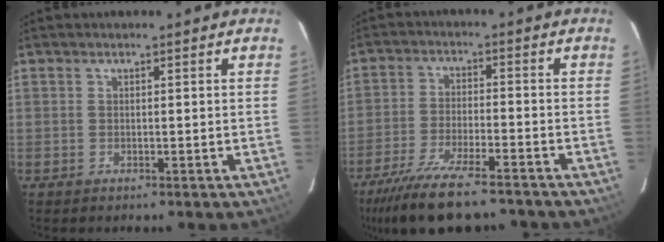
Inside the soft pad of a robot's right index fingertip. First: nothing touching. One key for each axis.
{"total": 16.0, "fx": -13.2, "fy": 3.5, "fz": 8.4, "tx": -0.180, "ty": -0.030, "tz": -0.219}